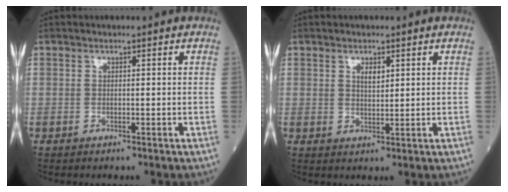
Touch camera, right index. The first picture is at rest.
{"total": 2.1, "force": [1.0, 0.9, 1.6], "torque": [-0.027, -0.001, 0.019]}